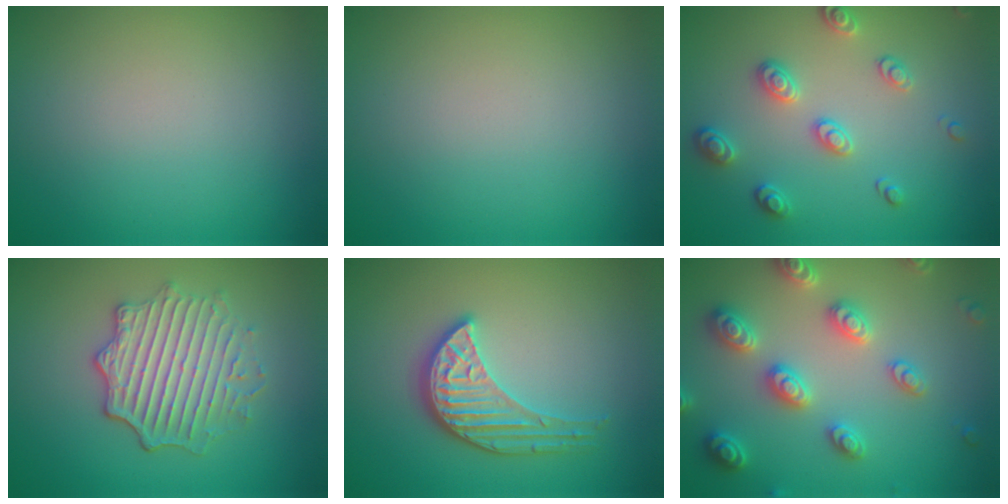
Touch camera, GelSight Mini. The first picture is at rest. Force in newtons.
{"total": 0.0}
{"total": 2.8, "press": 2.6, "slide": 1.1}
{"total": 5.0, "press": 4.1, "slide": 2.8}
{"total": 4.0, "press": 3.5, "slide": 1.9}
{"total": 5.2, "press": 5.0, "slide": 1.2}